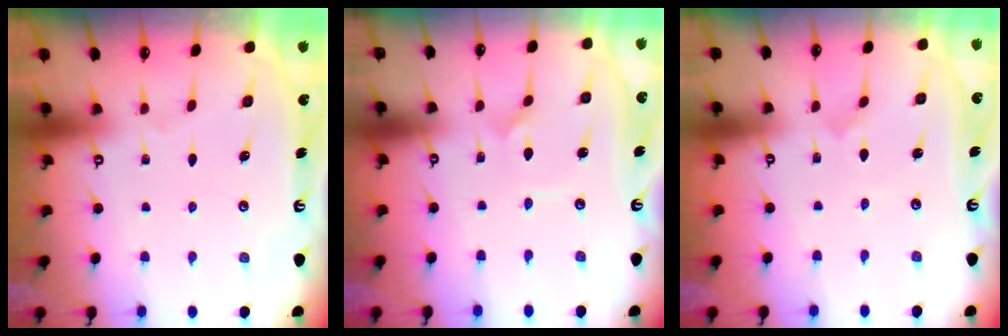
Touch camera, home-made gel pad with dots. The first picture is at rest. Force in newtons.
{"total": 2.1, "press": 2.1, "slide": 0.1}
{"total": 0.0}